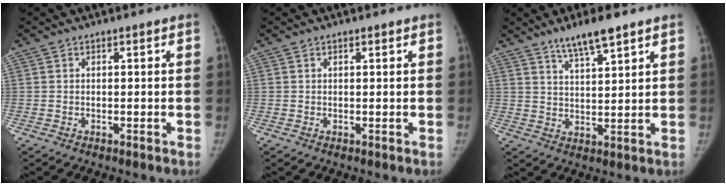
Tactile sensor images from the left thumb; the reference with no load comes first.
{"total": 0.5, "force": [0.4, 0.1, 0.4], "torque": [-0.007, 0.000, 0.006]}
{"total": 7.3, "force": [5.3, 1.2, 4.8], "torque": [-0.081, -0.028, 0.096]}